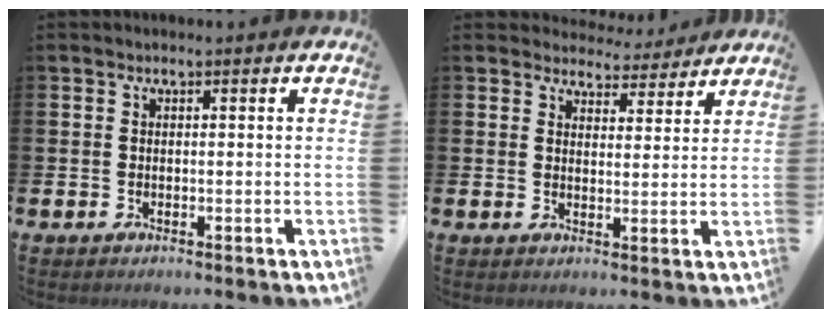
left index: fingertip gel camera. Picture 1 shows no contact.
{"total": 4.1, "force": [4.0, 1.1, -0.4], "torque": [0.006, -0.034, 0.068]}